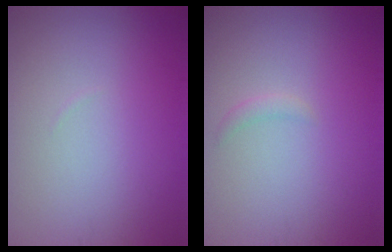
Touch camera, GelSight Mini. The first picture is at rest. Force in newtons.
{"total": 0.8, "press": 0.8, "slide": 0.1}